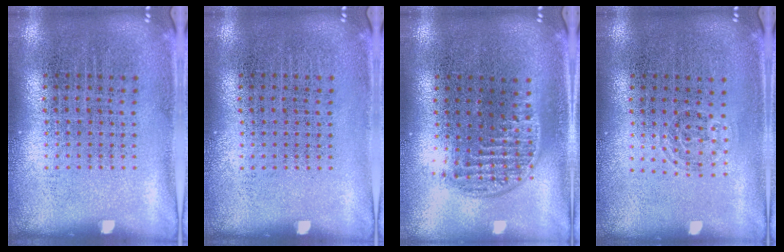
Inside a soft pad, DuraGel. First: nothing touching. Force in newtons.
{"total": 0.0}
{"total": 1.2, "press": 1.0, "slide": 0.6}
{"total": 0.7, "press": 0.6, "slide": 0.5}